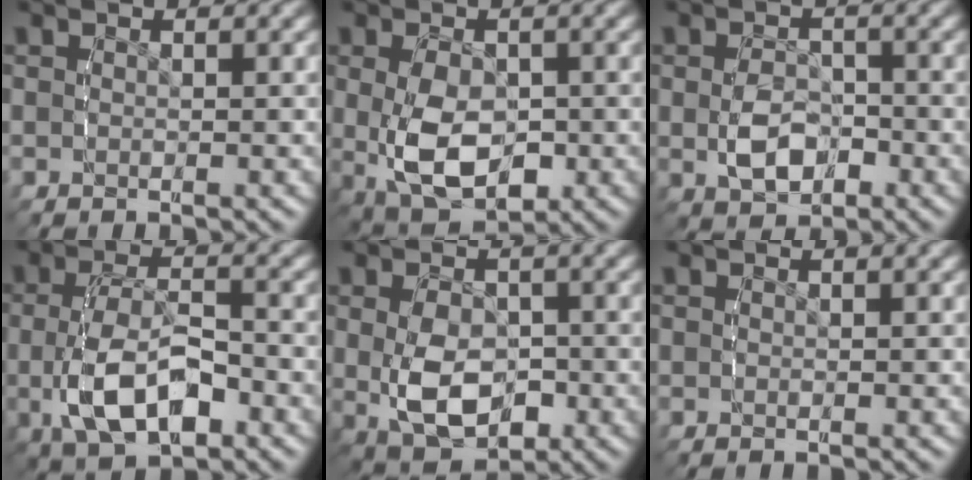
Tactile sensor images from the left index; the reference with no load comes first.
{"total": 8.0, "force": [-2.2, 6.2, 4.6], "torque": [-0.115, -0.029, -0.028]}
{"total": 3.3, "force": [-0.9, 3.1, 1.0], "torque": [-0.038, -0.011, -0.017]}
{"total": 5.9, "force": [-2.2, 4.1, 3.6], "torque": [-0.089, -0.011, -0.037]}
{"total": 7.0, "force": [-1.7, 5.6, 3.9], "torque": [-0.093, -0.021, -0.024]}
{"total": 0.0}